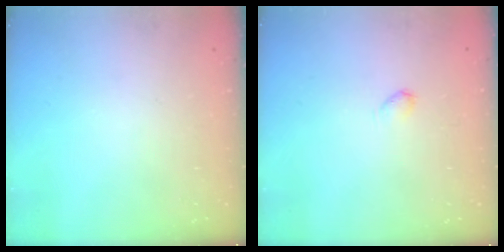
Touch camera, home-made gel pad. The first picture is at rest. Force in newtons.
{"total": 2.2, "press": 2.2, "slide": 0.4}